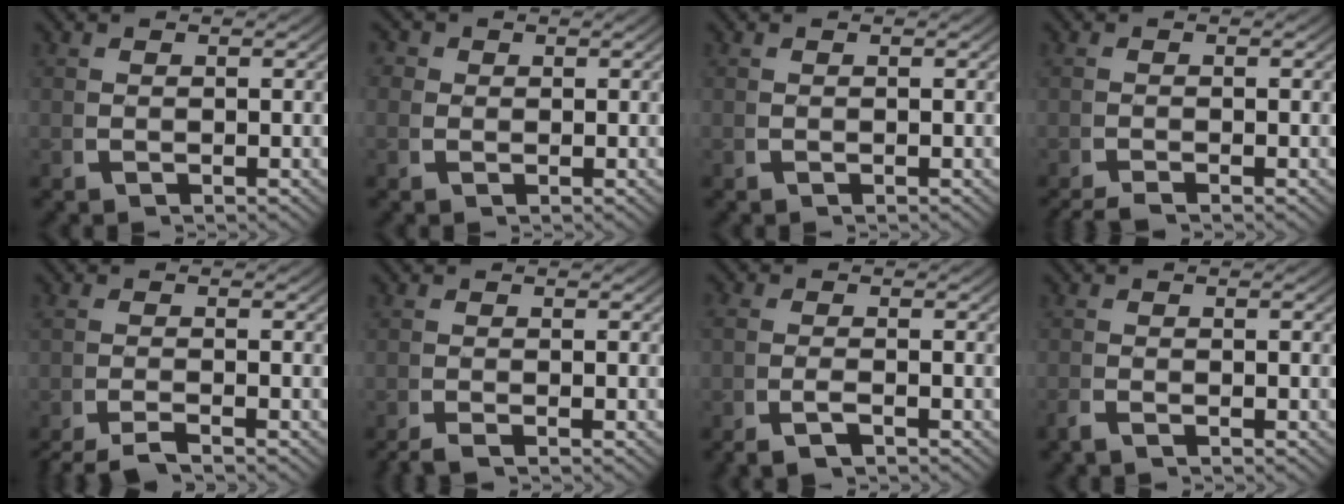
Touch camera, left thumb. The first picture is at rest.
{"total": 2.1, "force": [0.6, 1.9, 0.6], "torque": [-0.016, -0.007, 0.006]}
{"total": 0.0}
{"total": 2.0, "force": [-1.8, 0.3, 0.7], "torque": [-0.009, -0.009, -0.031]}
{"total": 3.2, "force": [-2.8, 0.6, 1.5], "torque": [-0.034, -0.010, -0.046]}
{"total": 1.3, "force": [-1.2, 0.1, 0.6], "torque": [-0.011, -0.007, -0.020]}
{"total": 1.7, "force": [-1.2, 0.7, 1.1], "torque": [-0.029, -0.008, -0.017]}
{"total": 1.0, "force": [-0.8, 0.1, 0.6], "torque": [-0.011, -0.001, -0.018]}